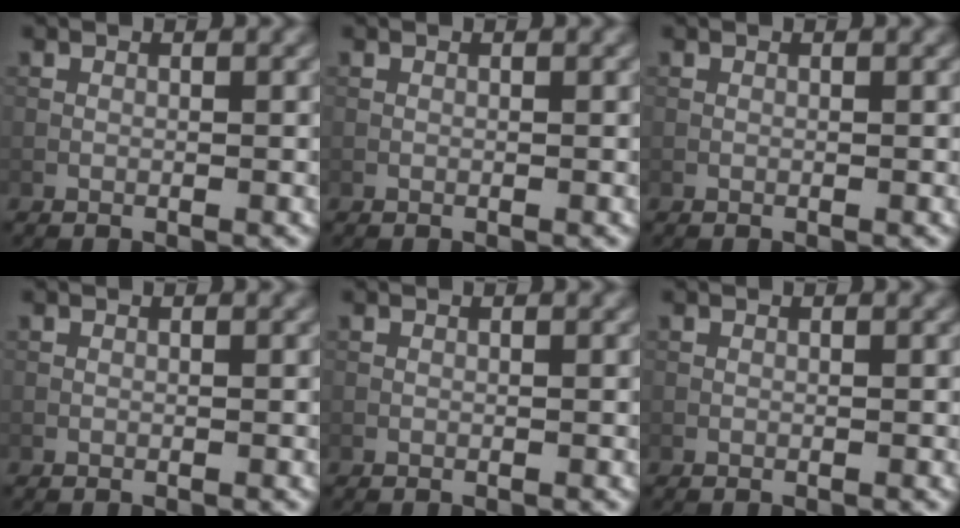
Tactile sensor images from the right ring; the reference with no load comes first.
{"total": 0.0}
{"total": 0.0}
{"total": 0.0}
{"total": 0.0}
{"total": 0.0}